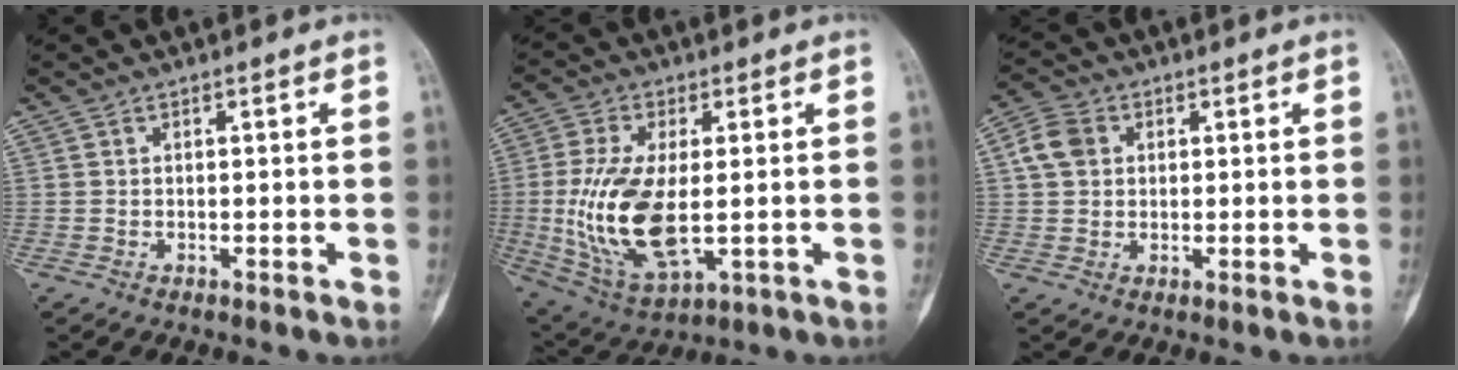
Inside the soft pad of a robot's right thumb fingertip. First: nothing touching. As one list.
[{"total": 16.3, "force": [-1.0, 8.1, 14.1], "torque": [-0.287, -0.011, -0.003]}, {"total": 5.7, "force": [1.3, 4.6, 3.0], "torque": [-0.049, 0.007, 0.020]}]